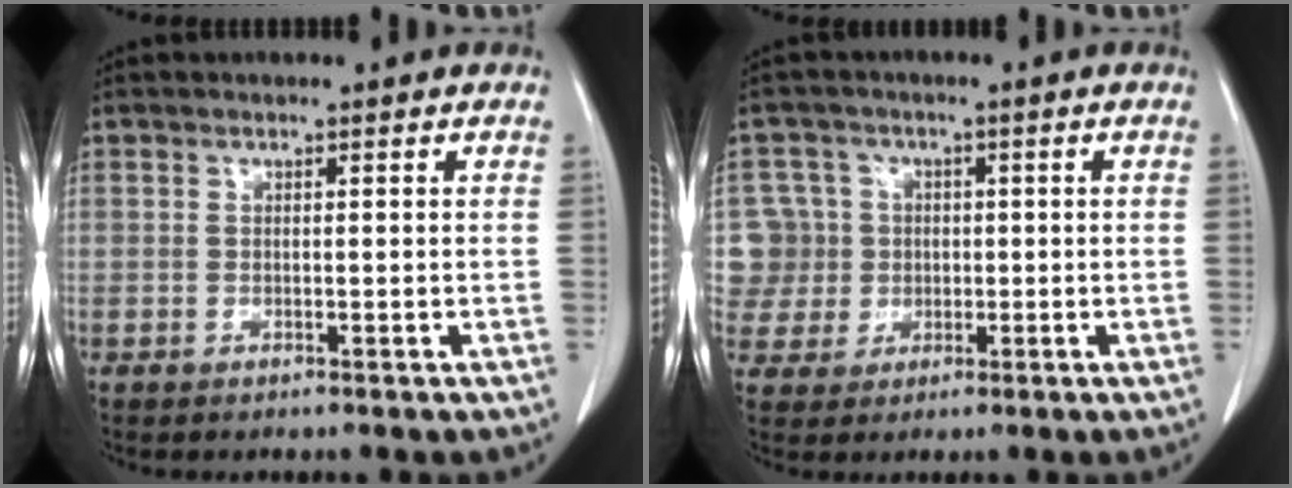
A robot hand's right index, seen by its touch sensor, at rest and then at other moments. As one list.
[{"total": 7.7, "force": [0.4, 7.7, 0.1], "torque": [-0.005, 0.029, 0.020]}]